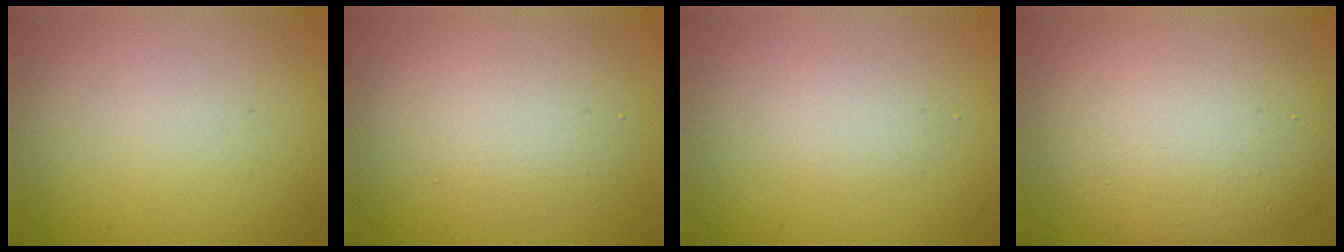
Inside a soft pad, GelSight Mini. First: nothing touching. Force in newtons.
{"total": 3.9, "press": 3.9, "slide": 0.0}
{"total": 1.4, "press": 1.4, "slide": 0.1}
{"total": 10.2, "press": 10.2, "slide": 0.7}